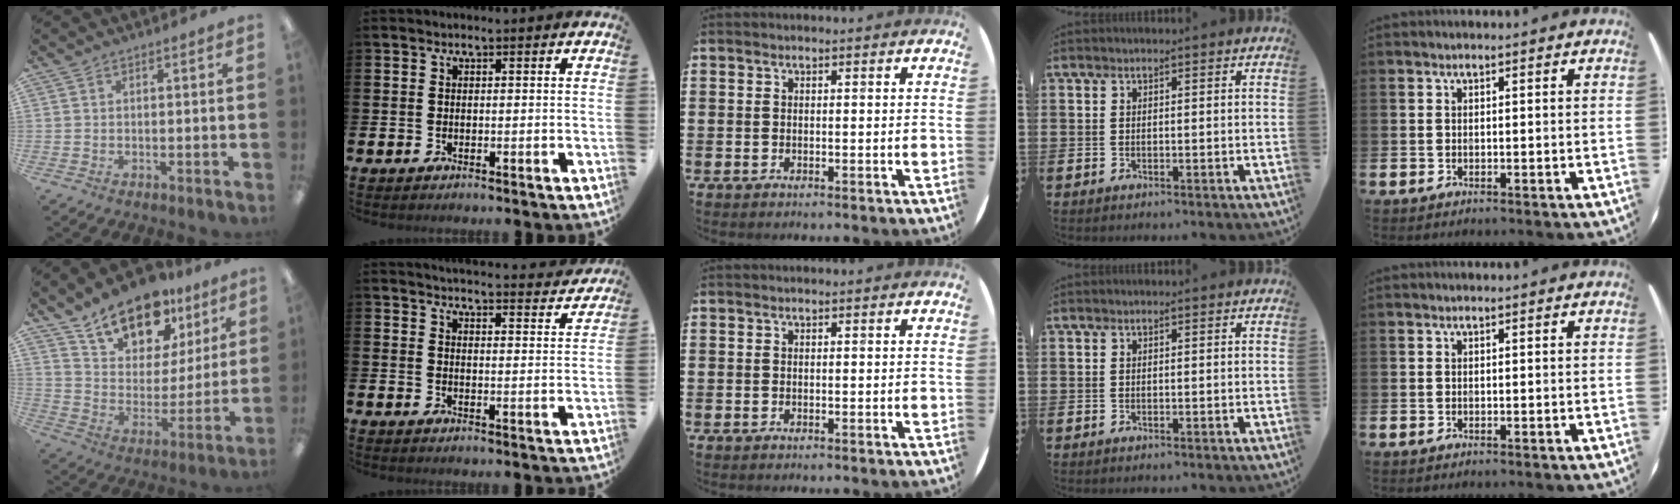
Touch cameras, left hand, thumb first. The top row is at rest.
{"thumb": {"total": 16.6, "force": [12.6, 8.6, 6.6], "torque": [-0.115, -0.083, 0.229]}, "index": {"total": 4.5, "force": [4.4, 0.1, 0.4], "torque": [-0.005, -0.039, 0.075]}}